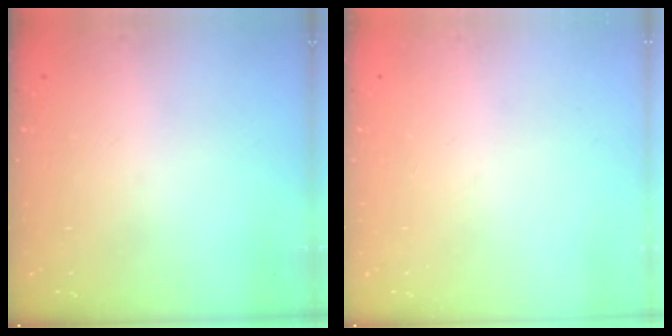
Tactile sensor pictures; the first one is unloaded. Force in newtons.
{"total": 0.0}